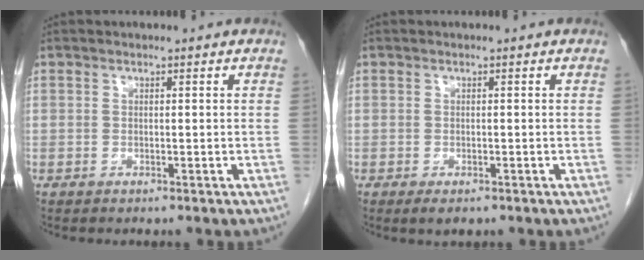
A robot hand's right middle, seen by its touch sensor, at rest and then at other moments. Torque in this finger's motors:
{"motor_torque": [0.56, -0.36, 0.05, 0.00]}